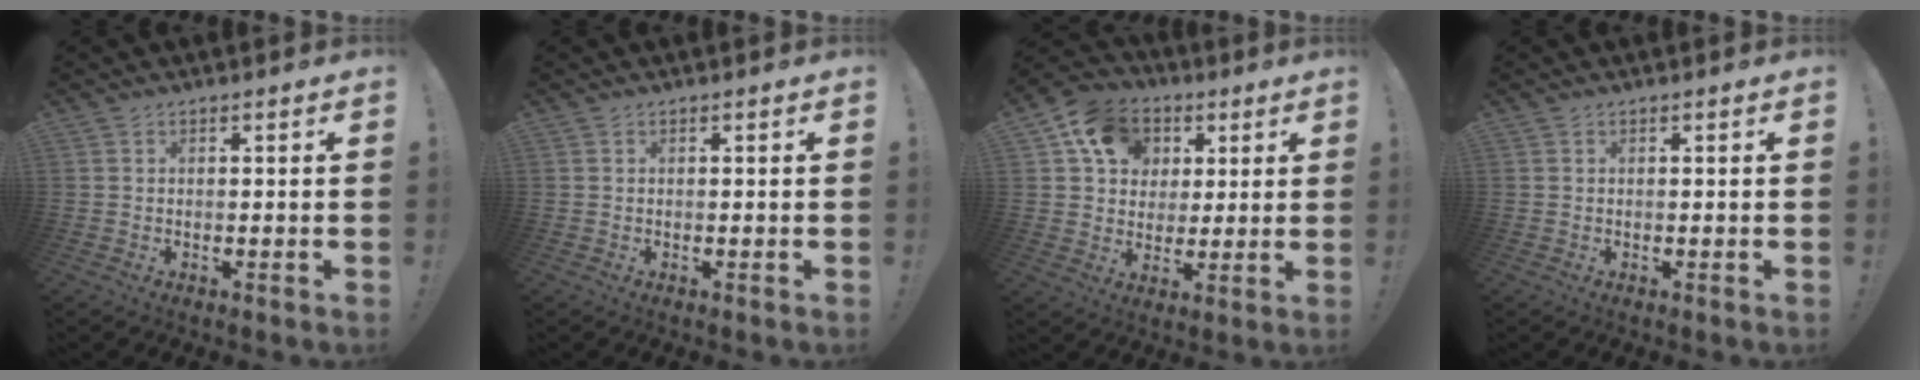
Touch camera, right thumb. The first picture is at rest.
{"total": 0.0}
{"total": 14.0, "force": [5.3, 11.5, 5.8], "torque": [-0.077, -0.016, 0.104]}
{"total": 0.0}